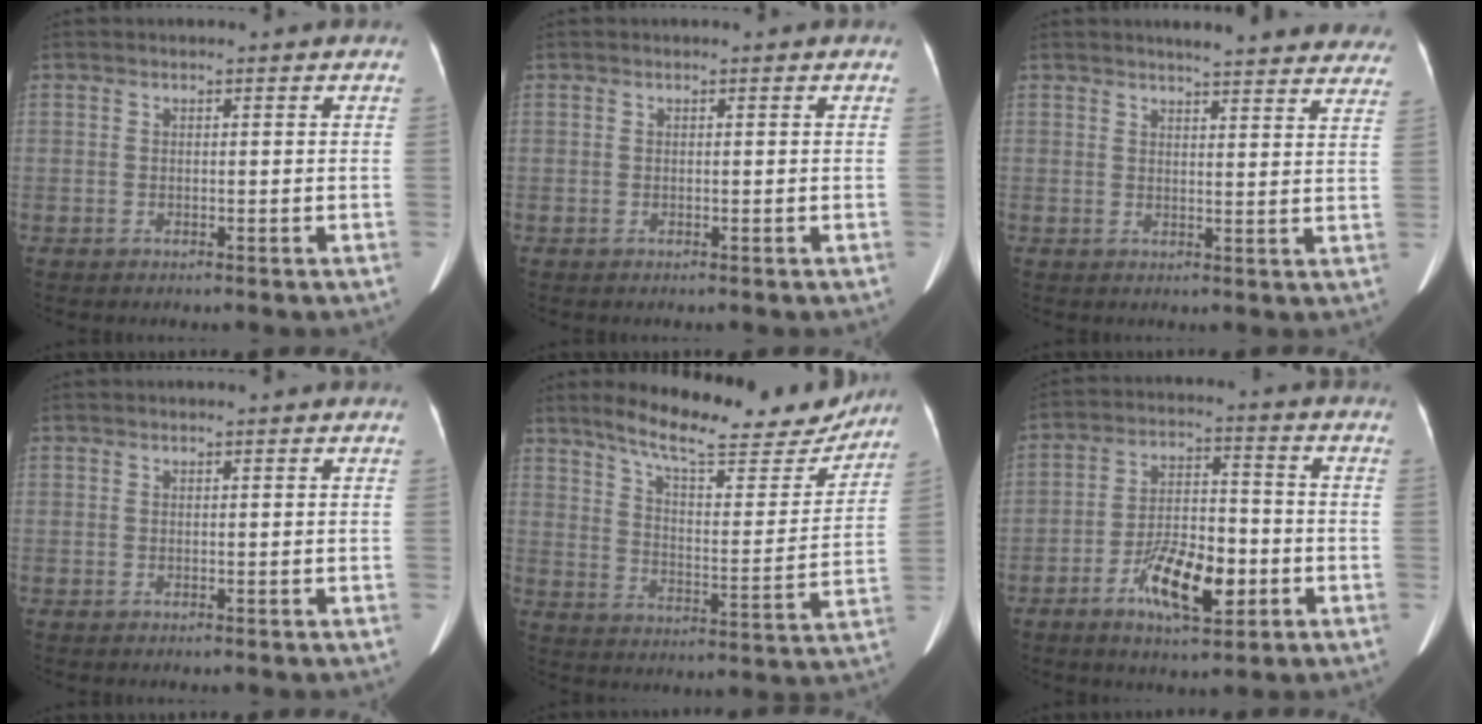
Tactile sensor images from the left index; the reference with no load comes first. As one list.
[{"total": 0.0}, {"total": 18.4, "force": [17.2, 2.6, 6.3], "torque": [-0.062, -0.035, 0.184]}, {"total": 0.0}, {"total": 19.1, "force": [16.7, 3.8, 8.4], "torque": [-0.125, -0.015, 0.235]}, {"total": 10.4, "force": [-4.4, 3.7, 8.7], "torque": [-0.165, 0.002, -0.074]}]